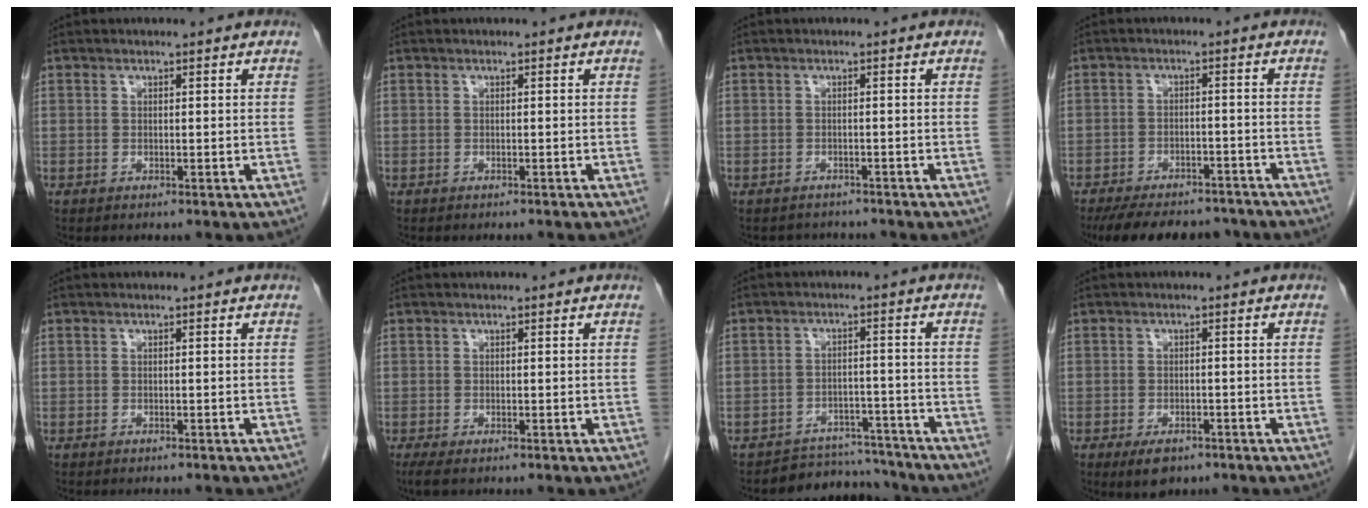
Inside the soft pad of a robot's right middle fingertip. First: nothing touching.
{"total": 2.4, "force": [-2.2, 0.3, 0.9], "torque": [-0.018, -0.005, -0.025]}
{"total": 2.8, "force": [-2.6, 1.0, -0.3], "torque": [0.001, -0.002, -0.039]}
{"total": 14.5, "force": [-12.5, 5.1, 5.4], "torque": [-0.105, 0.000, -0.167]}
{"total": 2.5, "force": [-2.3, 0.3, 1.0], "torque": [-0.019, -0.005, -0.026]}
{"total": 1.7, "force": [-1.3, 0.3, 1.2], "torque": [-0.025, -0.010, -0.021]}
{"total": 7.0, "force": [-6.7, 2.1, -0.9], "torque": [0.021, 0.021, -0.097]}
{"total": 4.2, "force": [-2.8, 2.1, 2.4], "torque": [-0.043, -0.004, -0.037]}